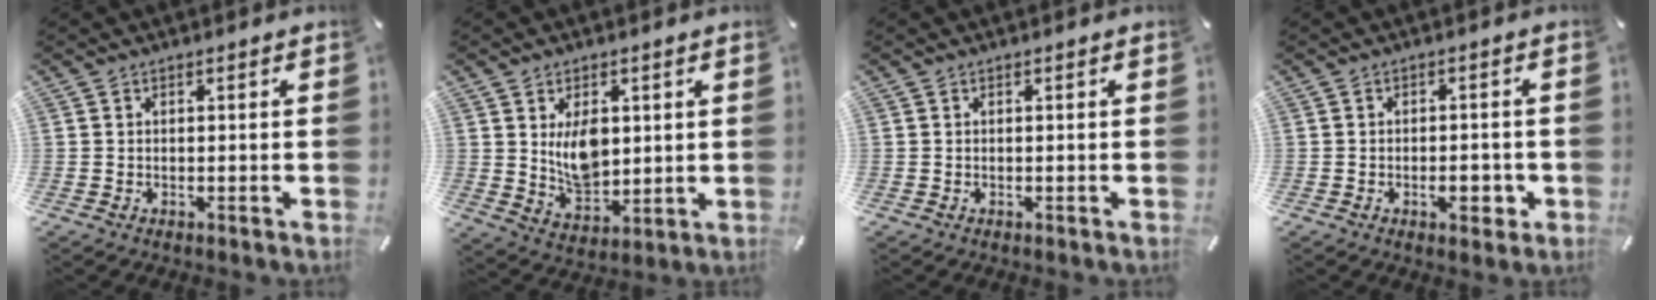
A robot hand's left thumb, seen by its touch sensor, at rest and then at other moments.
{"total": 9.0, "force": [2.8, 6.3, 5.8], "torque": [-0.102, -0.011, 0.051]}
{"total": 0.0}
{"total": 4.7, "force": [-1.5, 2.7, 3.5], "torque": [-0.048, 0.007, -0.026]}